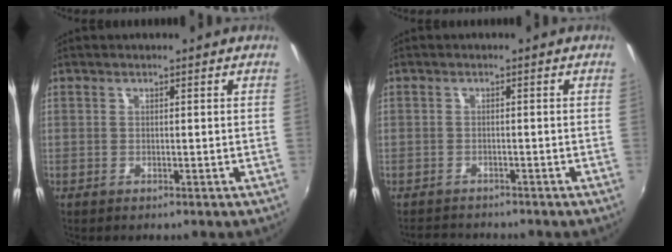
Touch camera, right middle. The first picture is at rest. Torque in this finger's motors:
{"motor_torque": [-0.21, -0.51, -0.75, -0.16]}